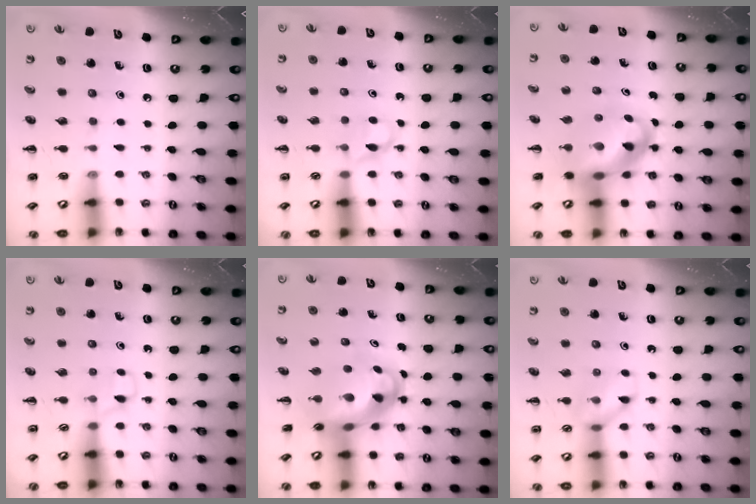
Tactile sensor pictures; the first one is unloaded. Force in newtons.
{"total": 3.8, "press": 3.6, "slide": 1.4}
{"total": 10.7, "press": 10.3, "slide": 3.1}
{"total": 2.8, "press": 2.5, "slide": 1.1}
{"total": 5.7, "press": 5.5, "slide": 1.5}
{"total": 9.3, "press": 9.3, "slide": 0.7}